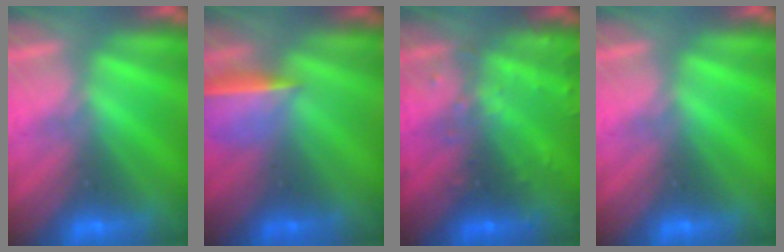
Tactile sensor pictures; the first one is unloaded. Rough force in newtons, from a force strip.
{"total": 1.7}
{"total": 3.2}
{"total": 0.0}